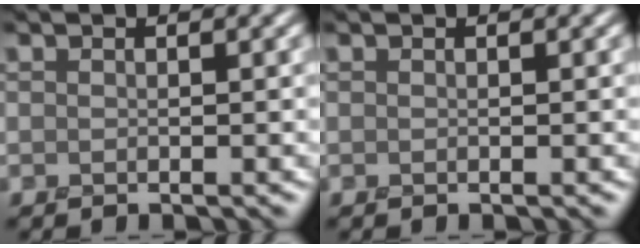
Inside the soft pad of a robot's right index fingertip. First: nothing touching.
{"total": 0.0}